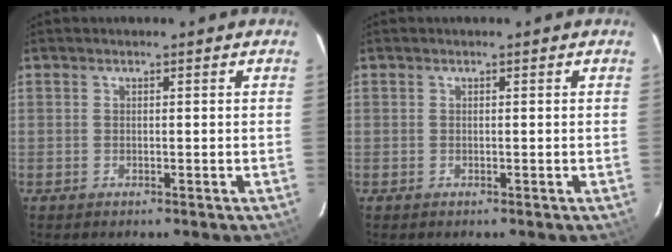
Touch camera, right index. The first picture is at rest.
{"total": 0.0}